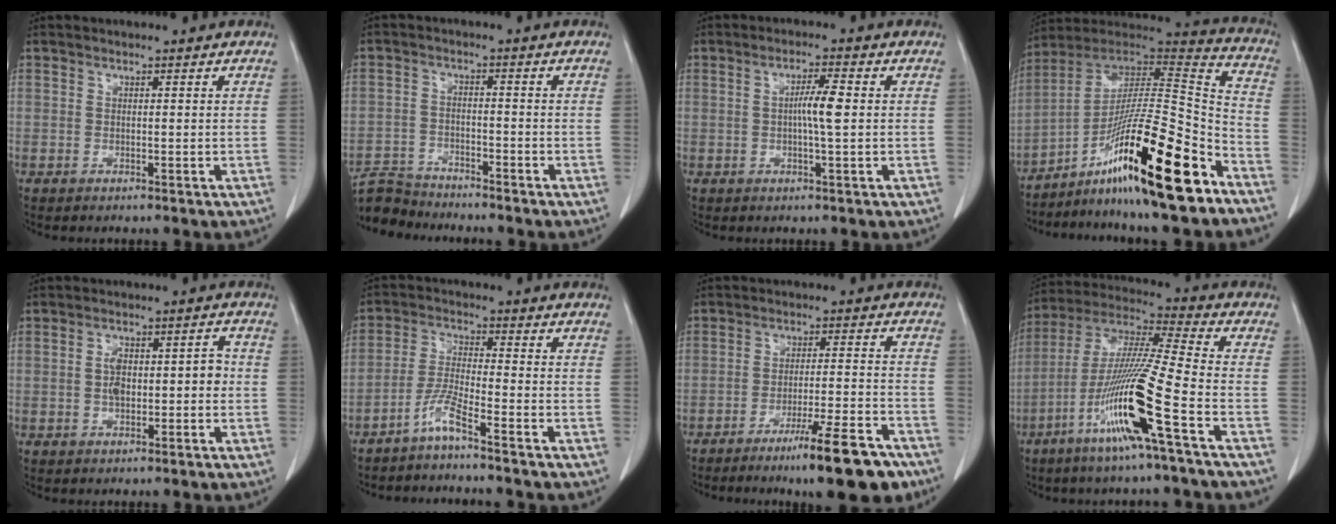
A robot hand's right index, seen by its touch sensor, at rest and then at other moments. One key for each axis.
{"total": 6.3, "fx": -6.2, "fy": 1.2, "fz": -0.2, "tx": 0.005, "ty": -0.004, "tz": -0.116}
{"total": 4.0, "fx": 0.1, "fy": 0.0, "fz": 4.0, "tx": -0.073, "ty": 0.000, "tz": 0.000}
{"total": 23.6, "fx": -13.5, "fy": 1.7, "fz": 19.2, "tx": -0.307, "ty": -0.009, "tz": -0.232}
{"total": 5.3, "fx": -0.4, "fy": 2.6, "fz": 4.6, "tx": -0.078, "ty": 0.023, "tz": -0.006}
{"total": 4.8, "fx": -3.7, "fy": -0.6, "fz": 2.9, "tx": -0.069, "ty": -0.009, "tz": -0.083}
{"total": 12.5, "fx": -8.9, "fy": 1.0, "fz": 8.8, "tx": -0.121, "ty": -0.006, "tz": -0.137}
{"total": 16.4, "fx": -6.8, "fy": -1.2, "fz": 14.9, "tx": -0.300, "ty": -0.016, "tz": -0.135}